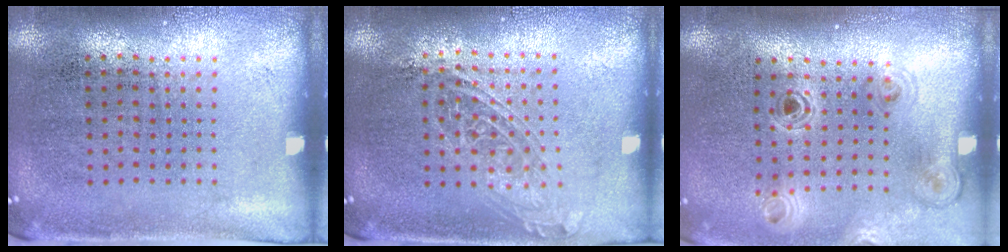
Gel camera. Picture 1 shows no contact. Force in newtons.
{"total": 1.6, "press": 1.3, "slide": 0.9}
{"total": 1.1, "press": 1.1, "slide": 0.2}